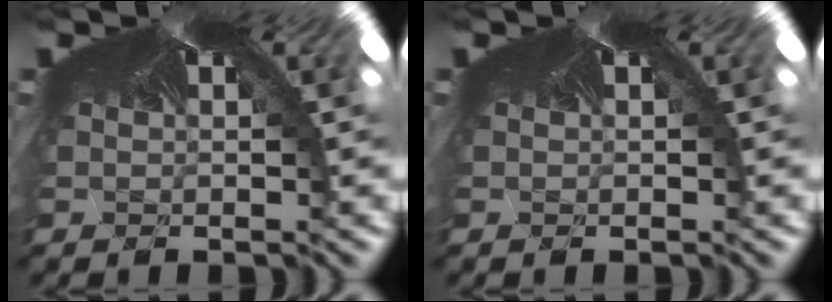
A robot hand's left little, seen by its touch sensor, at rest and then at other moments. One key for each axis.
{"total": 0.0}